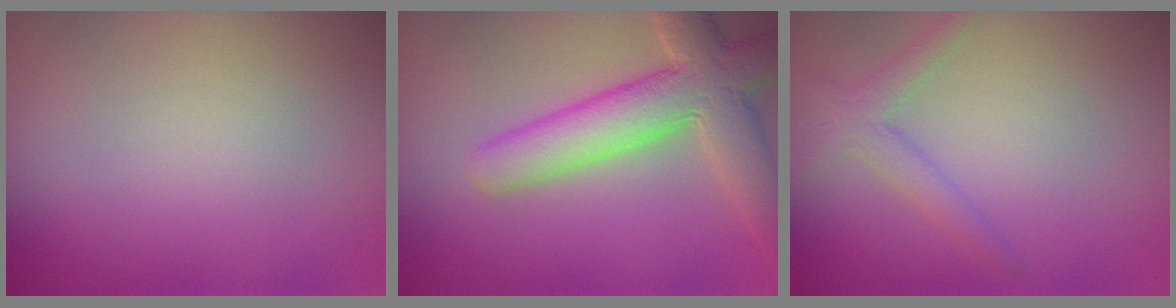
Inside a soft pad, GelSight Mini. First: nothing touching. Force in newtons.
{"total": 7.4, "press": 7.4, "slide": 0.8}
{"total": 2.1, "press": 2.1, "slide": 0.1}